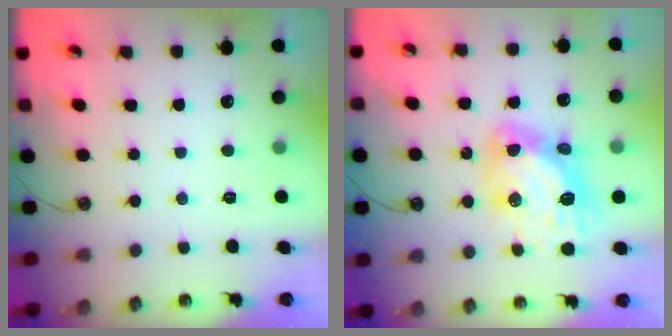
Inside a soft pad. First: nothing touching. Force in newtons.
{"total": 15.6, "press": 15.5, "slide": 1.6}